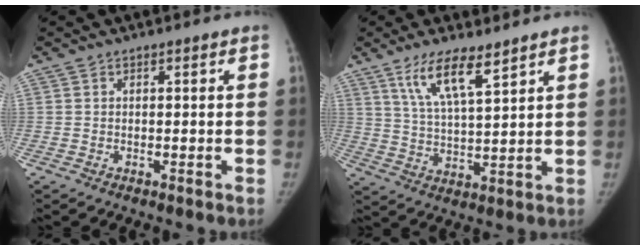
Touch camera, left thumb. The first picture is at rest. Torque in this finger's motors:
{"motor_torque": [-0.12, 0.34, 0.73, -0.97, 0.19]}